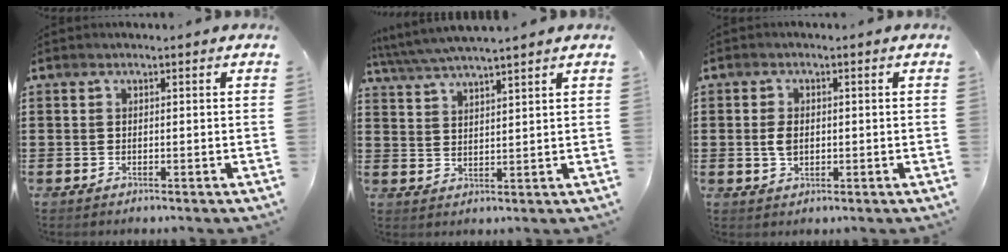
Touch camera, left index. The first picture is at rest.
{"total": 4.1, "force": [3.7, -0.3, 1.6], "torque": [-0.042, -0.014, 0.065]}
{"total": 2.7, "force": [0.0, 1.7, 2.0], "torque": [-0.050, 0.001, -0.003]}